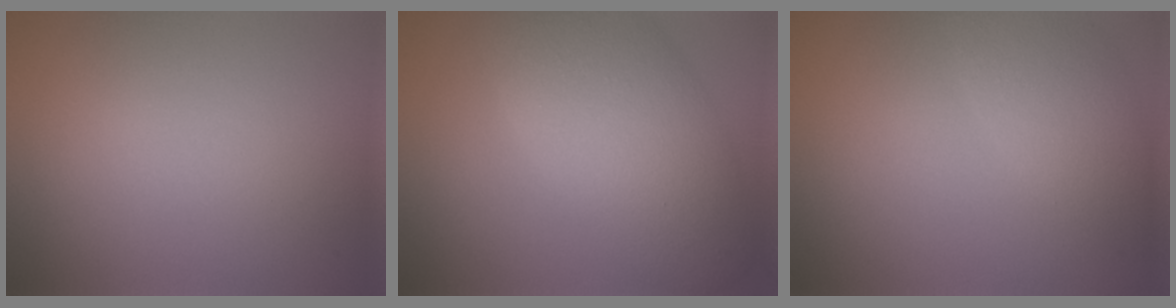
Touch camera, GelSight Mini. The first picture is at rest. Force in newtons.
{"total": 9.0, "press": 9.0, "slide": 0.5}
{"total": 3.8, "press": 3.8, "slide": 0.4}